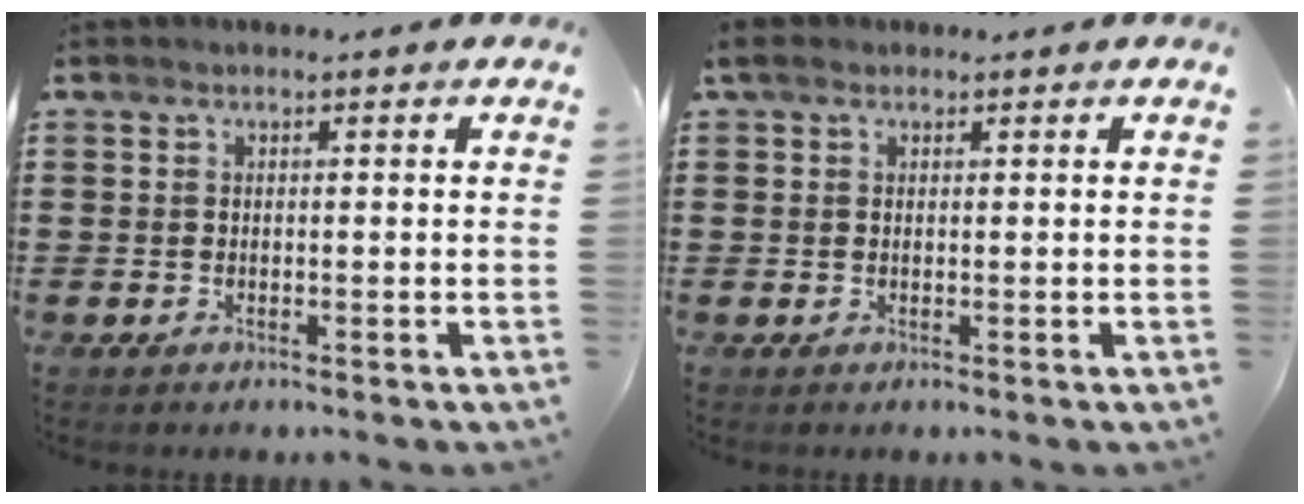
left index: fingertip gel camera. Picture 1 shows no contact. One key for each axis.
{"total": 1.7, "fx": 0.7, "fy": 1.2, "fz": 1.0, "tx": -0.023, "ty": 0.009, "tz": 0.012}